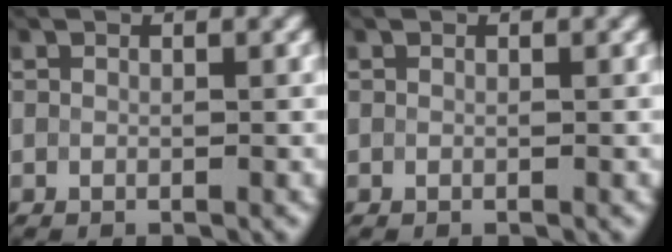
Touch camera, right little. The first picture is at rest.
{"total": 0.0}